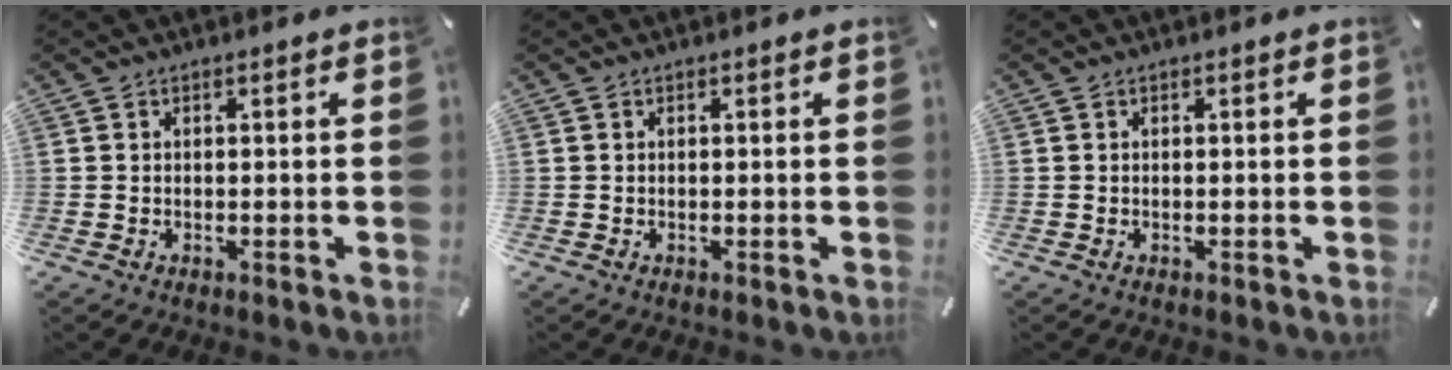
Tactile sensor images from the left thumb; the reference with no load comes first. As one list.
[{"total": 0.0}, {"total": 0.0}]